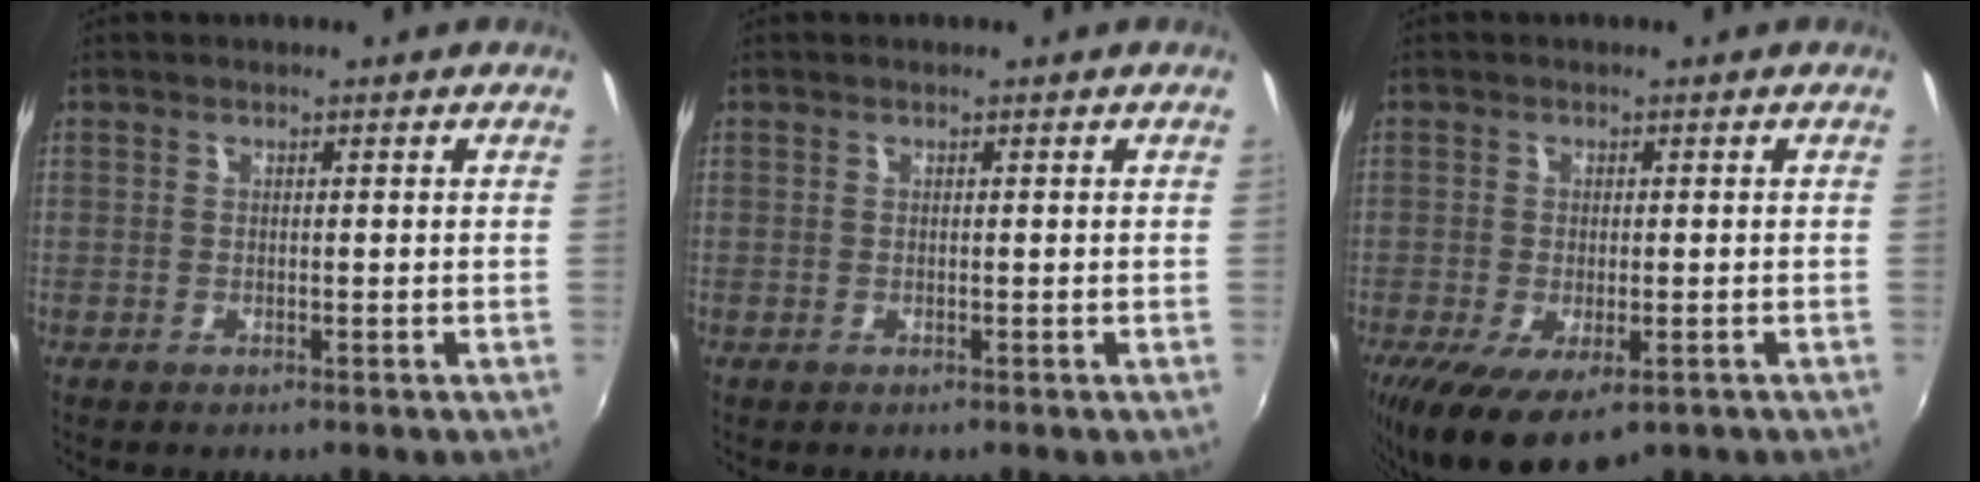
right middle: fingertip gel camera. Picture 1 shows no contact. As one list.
[{"total": 0.0}, {"total": 9.6, "force": [-5.3, 4.0, 7.0], "torque": [-0.140, -0.043, -0.078]}]